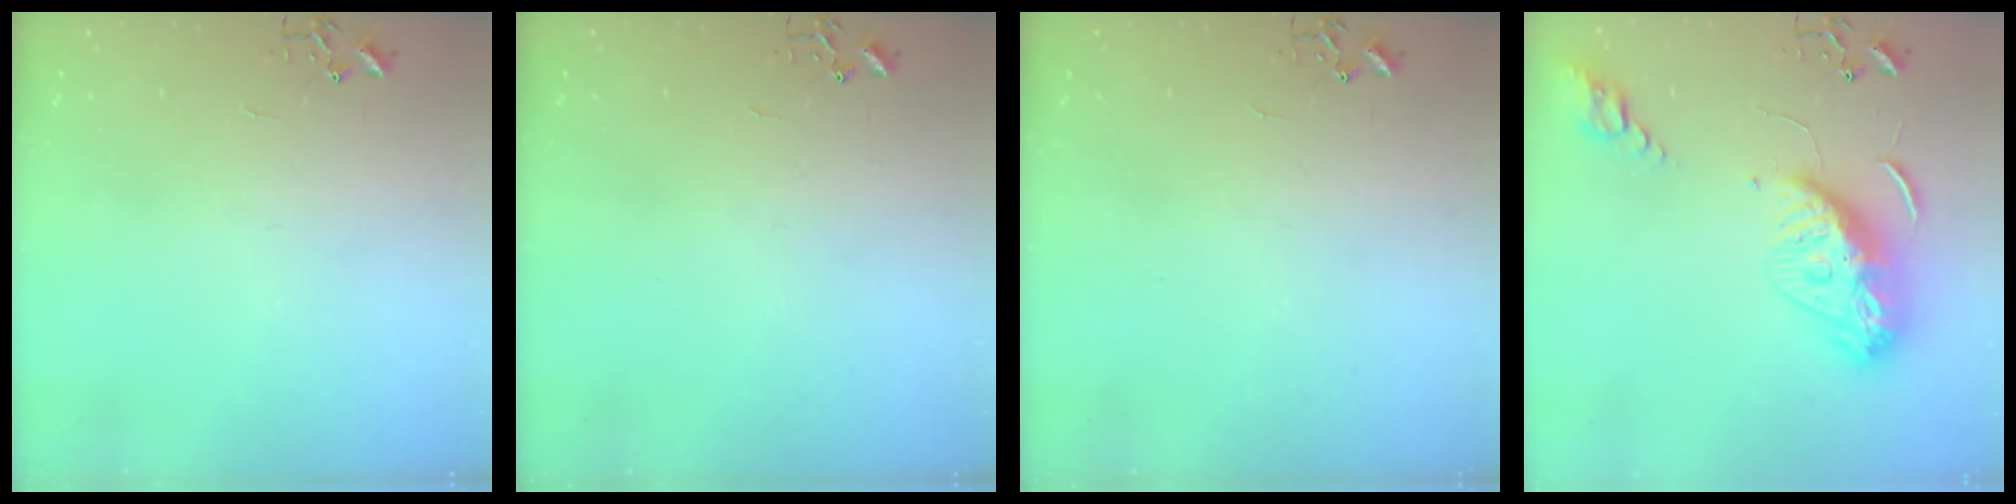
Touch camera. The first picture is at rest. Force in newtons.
{"total": 0.0}
{"total": 0.0}
{"total": 12.9, "press": 12.9, "slide": 1.2}